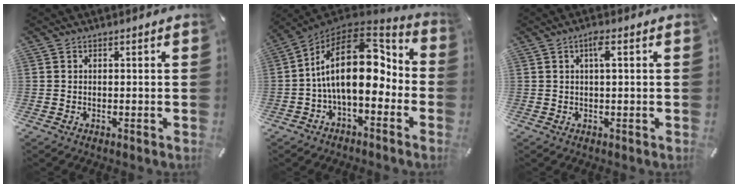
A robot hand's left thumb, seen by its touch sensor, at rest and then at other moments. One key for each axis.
{"total": 20.9, "fx": 1.1, "fy": 11.4, "fz": 17.5, "tx": -0.320, "ty": -0.005, "tz": 0.018}
{"total": 3.0, "fx": 0.8, "fy": 0.6, "fz": 2.8, "tx": -0.058, "ty": 0.005, "tz": 0.011}